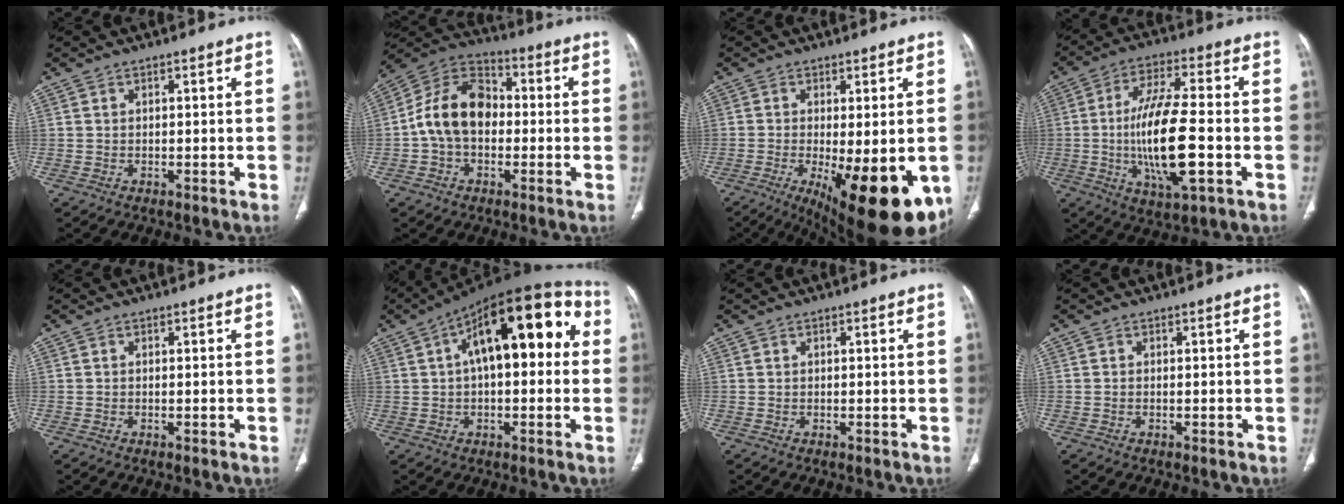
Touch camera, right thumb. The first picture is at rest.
{"total": 13.1, "force": [-0.9, 9.3, 9.3], "torque": [-0.153, 0.037, -0.030]}
{"total": 19.4, "force": [-6.7, 6.7, 16.9], "torque": [-0.193, -0.028, -0.078]}
{"total": 16.7, "force": [-2.8, 5.2, 15.6], "torque": [-0.295, 0.008, -0.049]}
{"total": 0.0}
{"total": 21.1, "force": [4.3, 9.7, 18.3], "torque": [-0.242, 0.049, 0.050]}
{"total": 0.0}
{"total": 0.0}